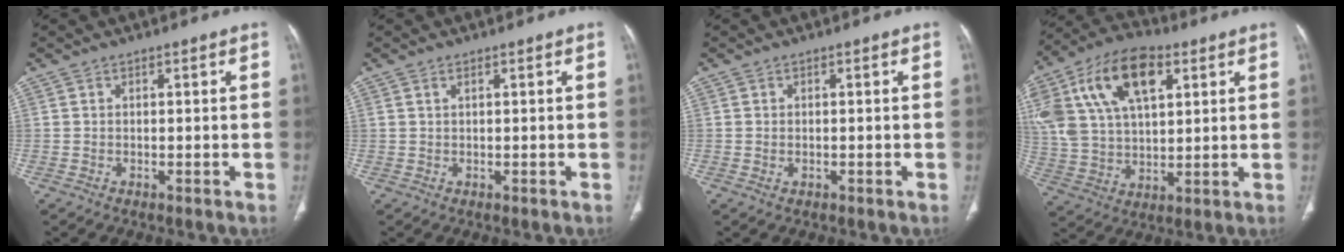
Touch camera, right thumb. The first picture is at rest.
{"total": 0.7, "force": [0.5, 0.2, 0.5], "torque": [-0.012, 0.003, 0.012]}
{"total": 0.8, "force": [-0.2, 0.5, 0.5], "torque": [-0.015, 0.004, 0.002]}
{"total": 22.0, "force": [8.6, 12.6, 15.8], "torque": [-0.309, 0.006, 0.155]}